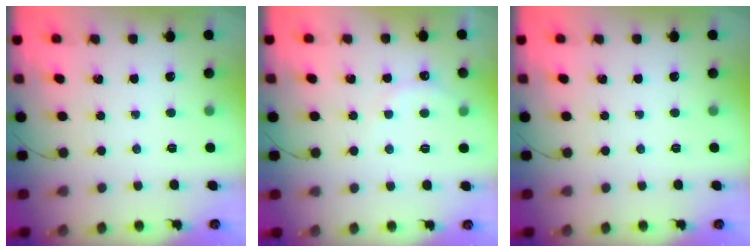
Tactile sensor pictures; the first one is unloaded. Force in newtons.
{"total": 6.2, "press": 6.1, "slide": 1.1}
{"total": 0.0}